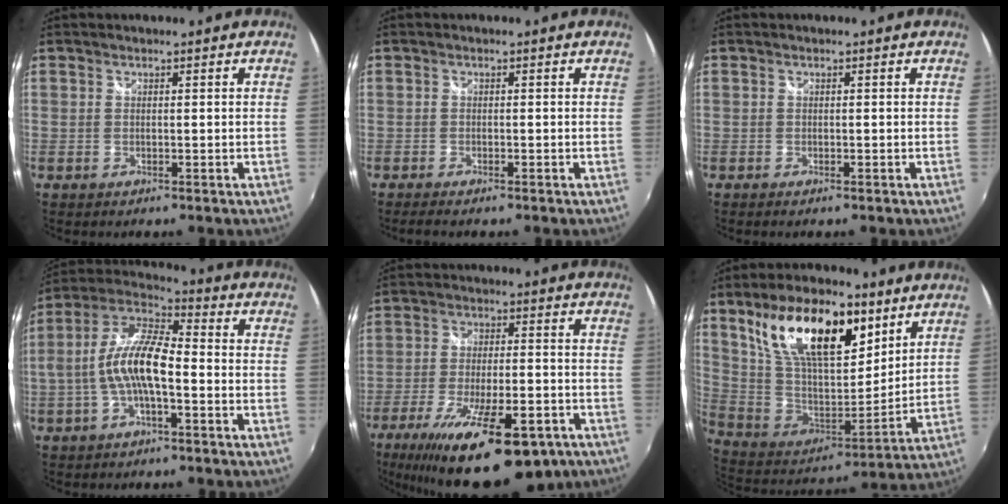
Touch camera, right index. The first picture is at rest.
{"total": 2.7, "force": [-2.2, 0.5, 1.4], "torque": [-0.031, -0.013, -0.039]}
{"total": 0.8, "force": [-0.7, 0.3, 0.4], "torque": [-0.010, -0.004, -0.011]}
{"total": 11.5, "force": [-2.5, 3.6, 10.6], "torque": [-0.222, 0.013, -0.049]}
{"total": 23.2, "force": [-15.2, 7.4, 15.9], "torque": [-0.281, -0.051, -0.226]}
{"total": 23.9, "force": [12.3, 11.1, 17.3], "torque": [-0.322, 0.024, 0.227]}